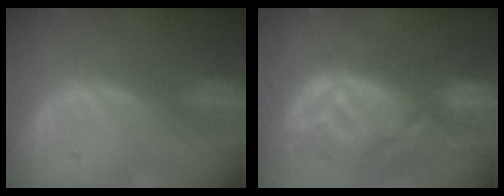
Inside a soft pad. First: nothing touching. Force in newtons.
{"total": 12.3, "press": 11.0, "slide": 5.4}